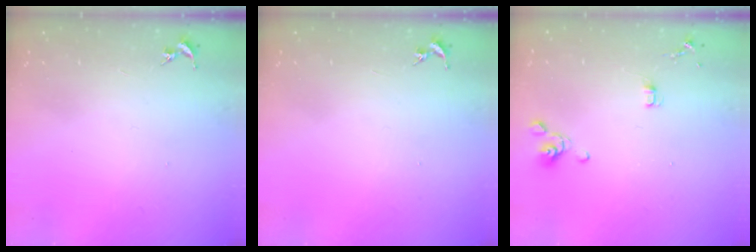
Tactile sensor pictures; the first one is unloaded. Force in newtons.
{"total": 0.0}
{"total": 4.7, "press": 4.2, "slide": 2.2}